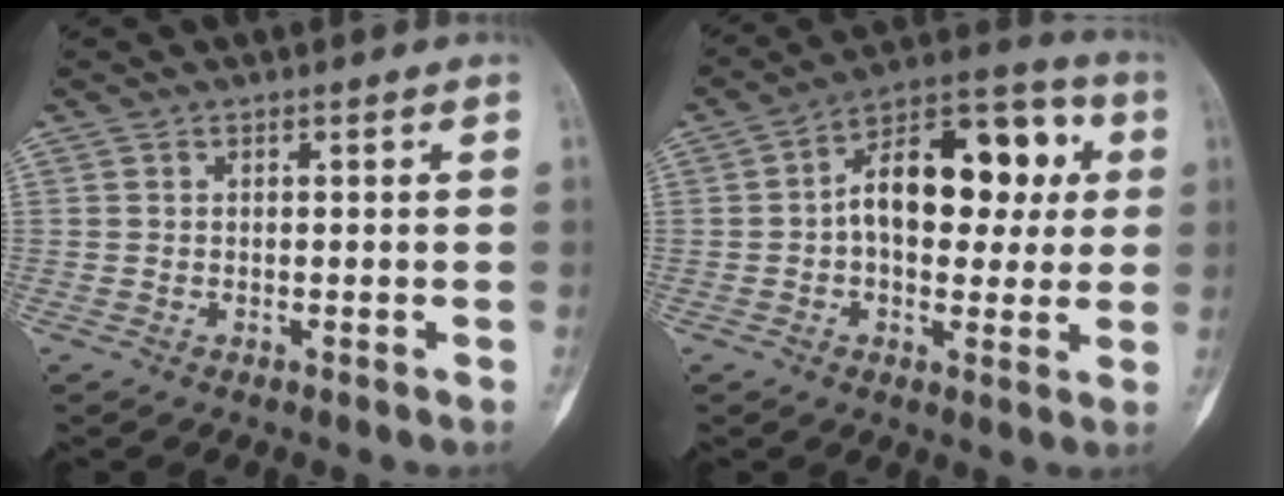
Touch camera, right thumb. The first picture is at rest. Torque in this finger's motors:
{"motor_torque": [1.70, 1.97, 1.27, 0.19, 0.12]}